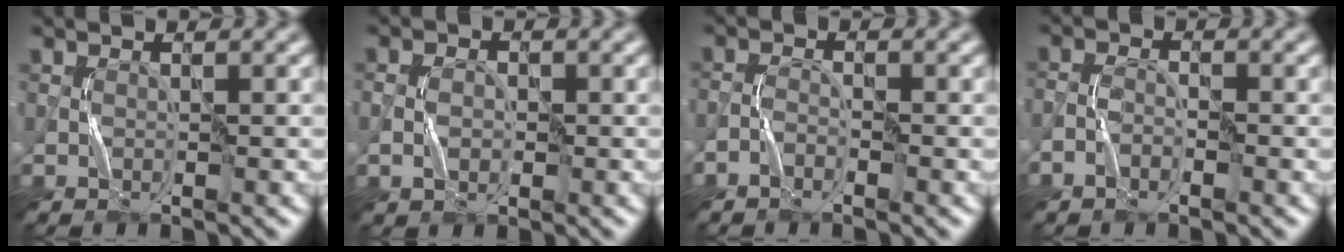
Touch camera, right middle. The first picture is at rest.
{"total": 2.0, "force": [-0.3, 1.5, 1.3], "torque": [-0.027, 0.002, -0.006]}
{"total": 1.3, "force": [-1.1, 0.5, 0.5], "torque": [-0.009, 0.005, -0.025]}
{"total": 1.6, "force": [-1.1, 0.8, 0.9], "torque": [-0.016, 0.006, -0.025]}